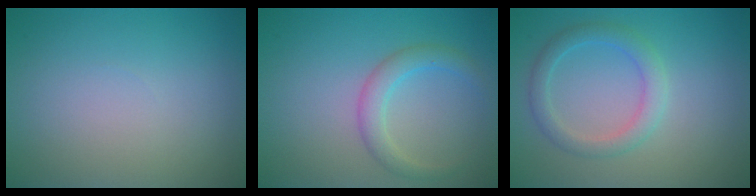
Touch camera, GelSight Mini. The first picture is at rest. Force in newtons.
{"total": 2.5, "press": 2.5, "slide": 0.1}
{"total": 2.7, "press": 2.7, "slide": 0.1}